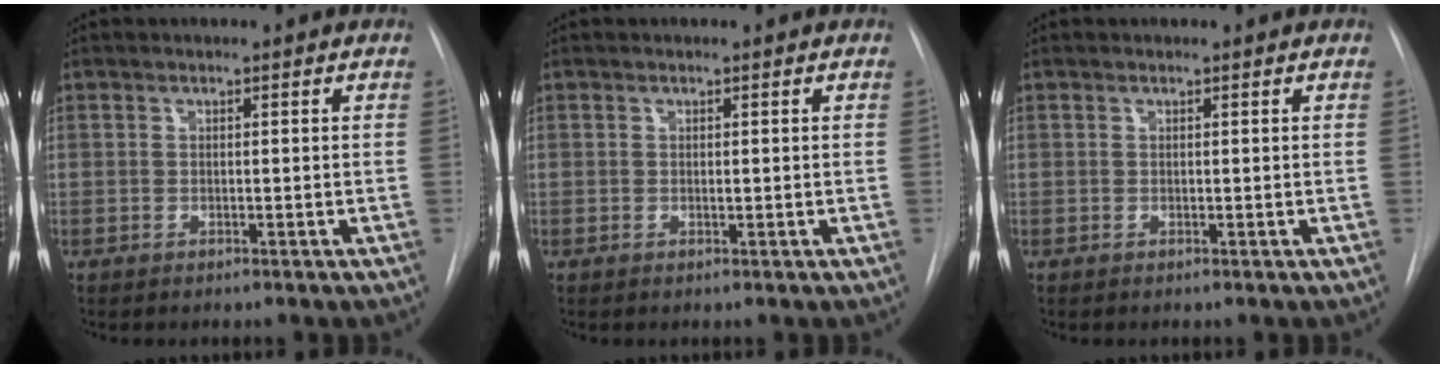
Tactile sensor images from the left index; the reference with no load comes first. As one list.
[{"total": 0.0}, {"total": 0.0}]